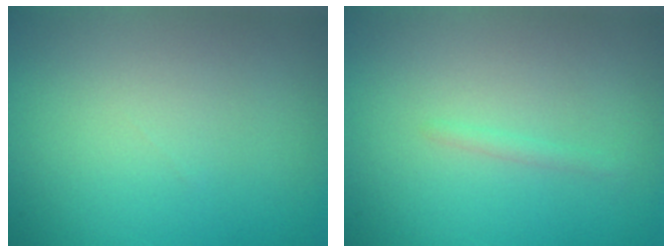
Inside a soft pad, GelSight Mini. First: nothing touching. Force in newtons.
{"total": 0.7, "press": 0.7, "slide": 0.1}